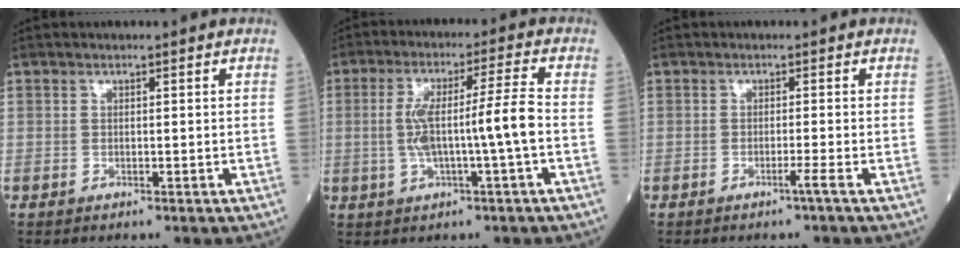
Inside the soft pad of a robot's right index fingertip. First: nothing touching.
{"total": 9.0, "force": [-1.0, -0.4, 9.0], "torque": [-0.168, 0.015, -0.016]}
{"total": 1.3, "force": [-0.8, -0.6, 0.8], "torque": [-0.002, 0.003, -0.021]}